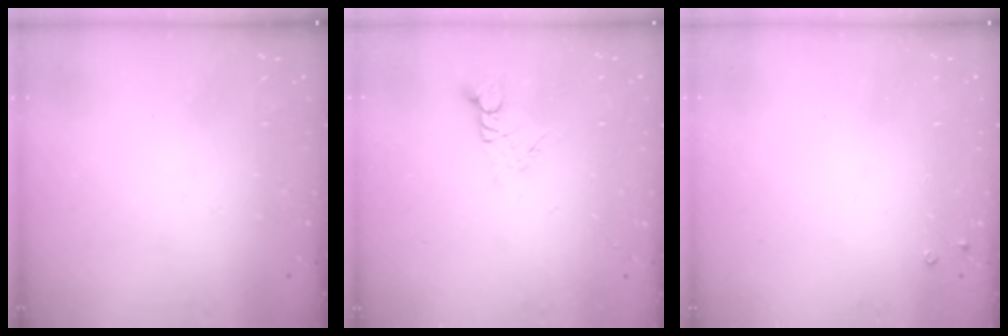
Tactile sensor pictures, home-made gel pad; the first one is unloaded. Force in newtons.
{"total": 3.3, "press": 3.3, "slide": 0.1}
{"total": 2.7, "press": 2.7, "slide": 0.4}